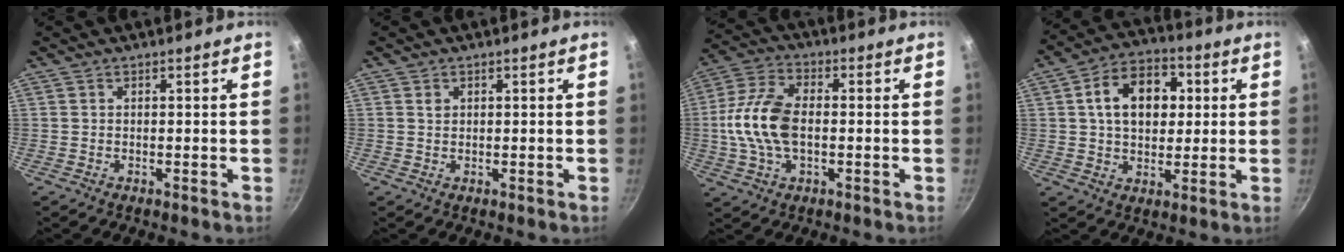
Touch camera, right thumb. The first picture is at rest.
{"total": 1.1, "force": [0.4, 0.9, 0.5], "torque": [-0.007, 0.000, 0.007]}
{"total": 13.1, "force": [-0.7, 7.4, 10.8], "torque": [-0.214, 0.027, -0.026]}
{"total": 13.6, "force": [2.7, 9.5, 9.3], "torque": [-0.114, 0.014, 0.033]}